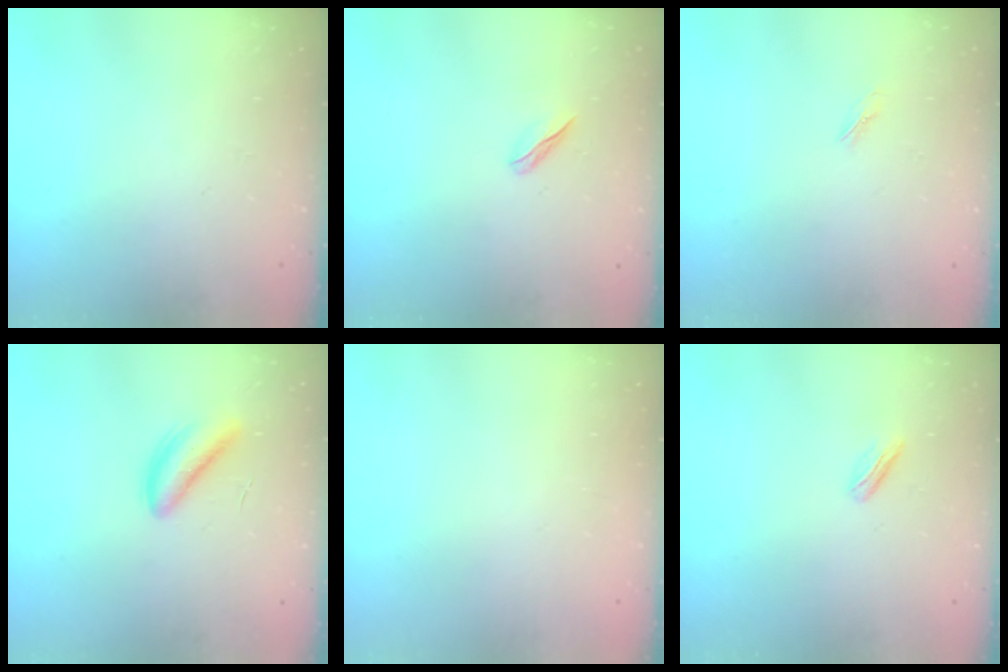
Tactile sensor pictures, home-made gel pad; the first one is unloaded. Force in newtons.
{"total": 2.6, "press": 2.5, "slide": 0.7}
{"total": 1.9, "press": 1.8, "slide": 0.5}
{"total": 4.8, "press": 4.7, "slide": 1.2}
{"total": 2.1, "press": 2.1, "slide": 0.1}
{"total": 2.4, "press": 2.3, "slide": 0.7}